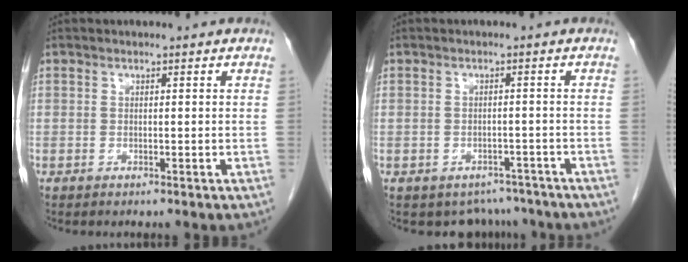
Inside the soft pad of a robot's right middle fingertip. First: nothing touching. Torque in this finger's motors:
{"motor_torque": [-0.26, -0.36, -0.03, 0.00]}